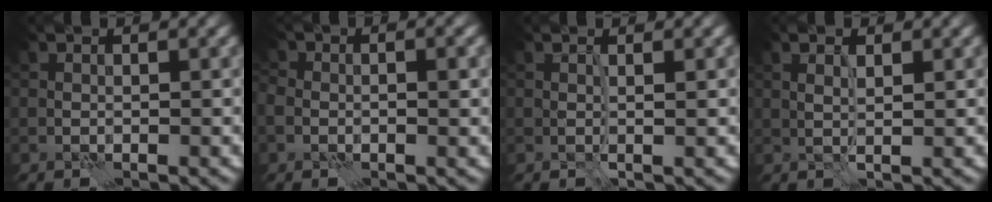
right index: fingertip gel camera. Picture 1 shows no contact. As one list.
[{"total": 3.0, "force": [-0.5, 2.0, 2.2], "torque": [-0.035, -0.003, -0.007]}, {"total": 0.7, "force": [0.1, 0.2, 0.7], "torque": [-0.006, 0.001, -0.002]}, {"total": 1.4, "force": [0.6, 0.5, 1.2], "torque": [-0.009, -0.002, 0.006]}]